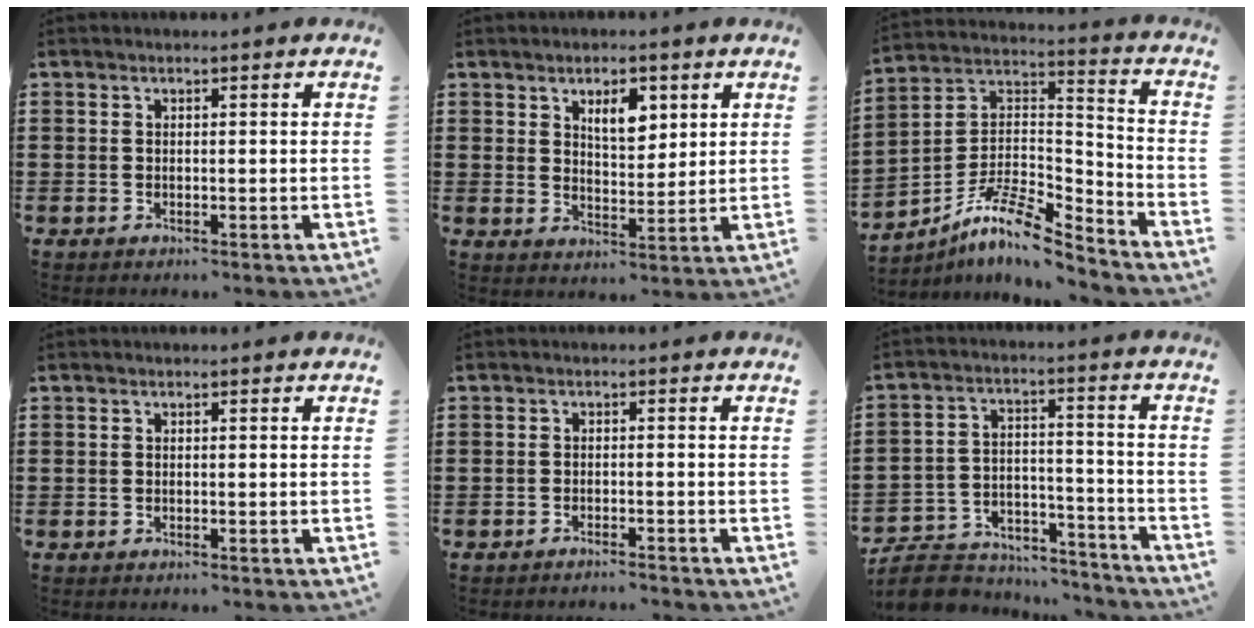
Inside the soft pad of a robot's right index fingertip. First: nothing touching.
{"total": 5.2, "force": [2.6, 2.5, 3.7], "torque": [-0.058, 0.001, 0.040]}
{"total": 10.1, "force": [-8.3, 2.2, 5.4], "torque": [-0.113, 0.012, -0.166]}
{"total": 0.0}
{"total": 1.3, "force": [-1.2, -0.2, 0.1], "torque": [-0.005, 0.003, -0.025]}
{"total": 7.9, "force": [-7.4, 2.2, 1.6], "torque": [-0.044, 0.015, -0.148]}